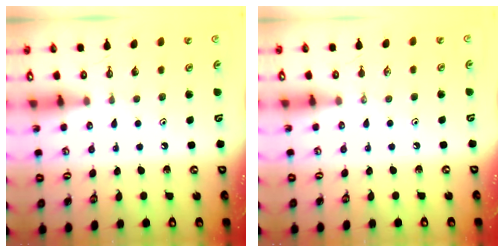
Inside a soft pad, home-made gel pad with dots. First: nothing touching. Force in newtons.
{"total": 0.0}